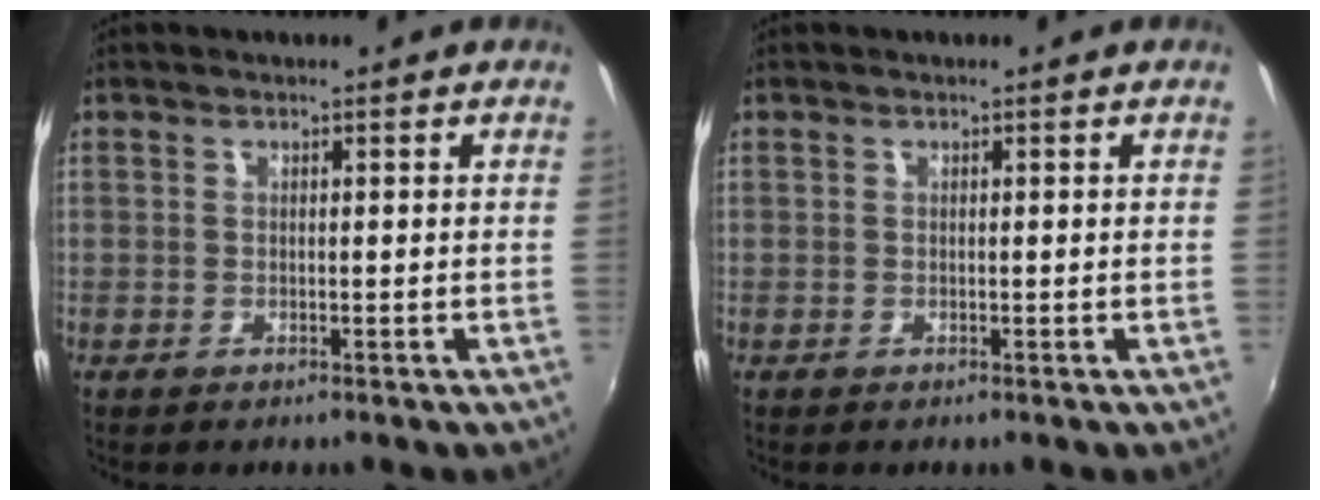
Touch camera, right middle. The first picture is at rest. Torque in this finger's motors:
{"motor_torque": [0.00, 0.00, 0.00, 0.01]}